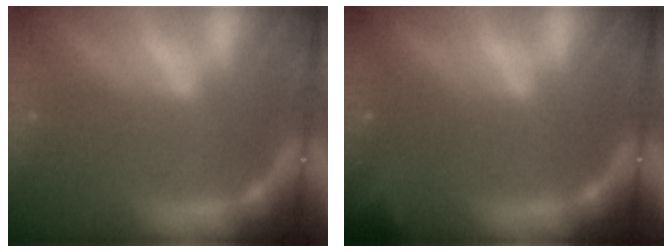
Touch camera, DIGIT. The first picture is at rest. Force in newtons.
{"total": 2.4}